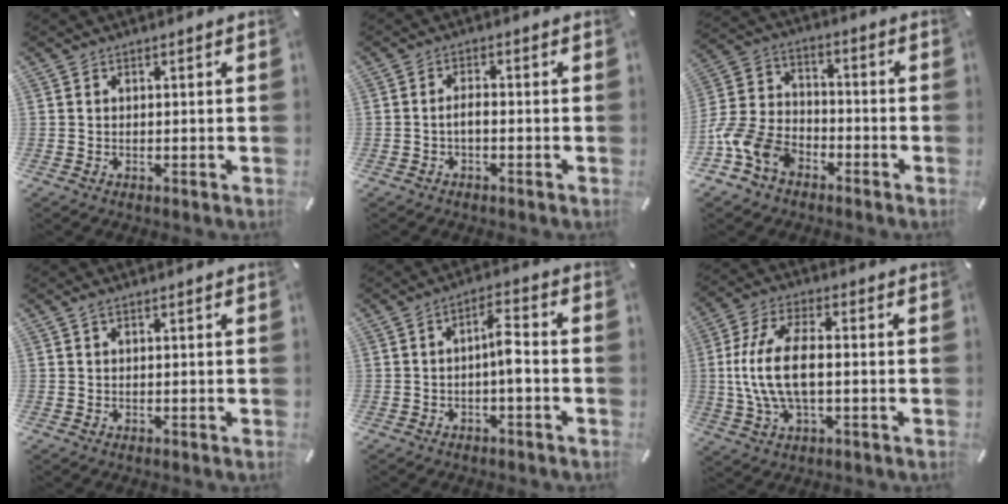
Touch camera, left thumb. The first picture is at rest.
{"total": 2.4, "force": [-1.0, 0.8, 2.0], "torque": [-0.043, 0.003, -0.022]}
{"total": 12.4, "force": [-7.2, 8.4, 5.7], "torque": [-0.120, 0.043, -0.132]}
{"total": 0.8, "force": [0.3, 0.1, 0.7], "torque": [-0.014, 0.001, 0.004]}
{"total": 6.0, "force": [-1.2, 1.9, 5.6], "torque": [-0.098, 0.016, -0.022]}
{"total": 13.1, "force": [-0.7, 6.3, 11.5], "torque": [-0.247, -0.004, -0.013]}